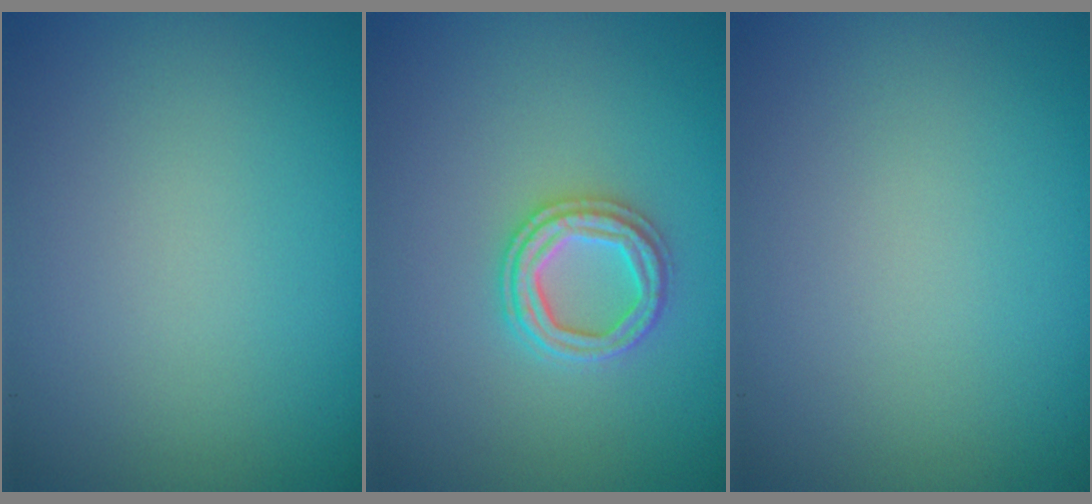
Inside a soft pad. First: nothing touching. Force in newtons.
{"total": 2.6, "press": 2.6, "slide": 0.5}
{"total": 0.0}